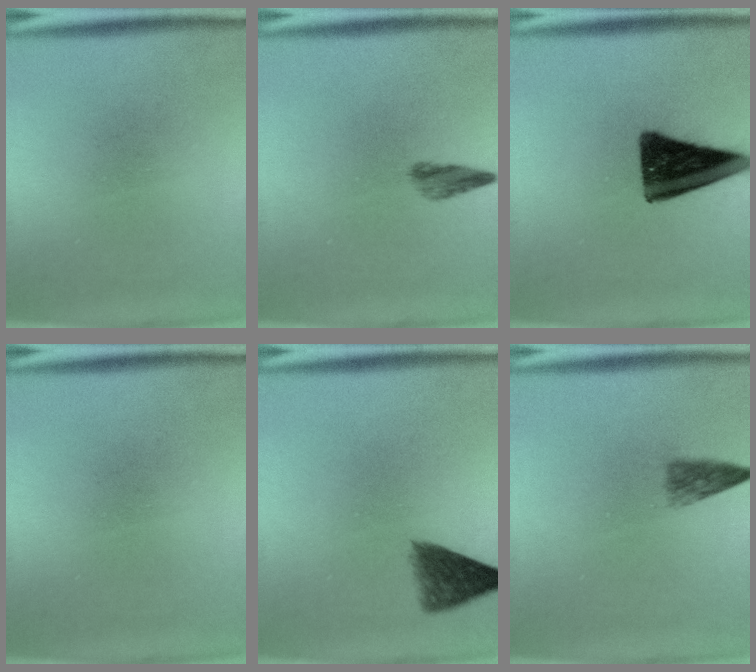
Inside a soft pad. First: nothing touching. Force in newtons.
{"total": 2.2}
{"total": 14.3}
{"total": 0.0}
{"total": 4.8}
{"total": 2.4}